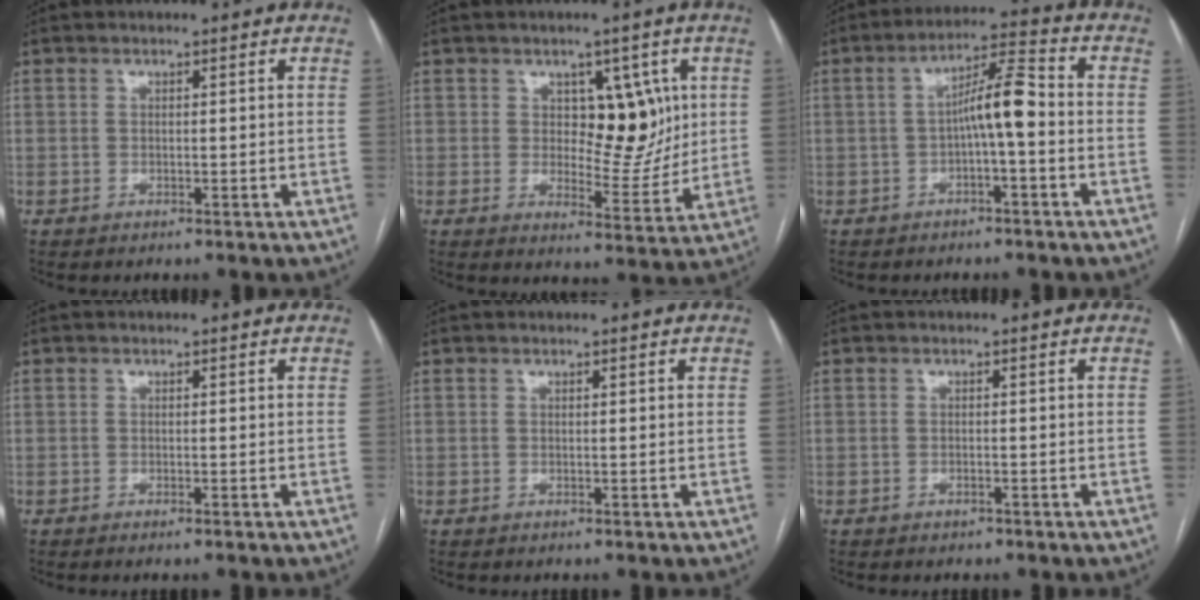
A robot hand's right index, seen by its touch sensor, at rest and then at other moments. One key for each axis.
{"total": 8.4, "fx": 2.3, "fy": 4.7, "fz": 6.6, "tx": -0.080, "ty": 0.007, "tz": 0.042}
{"total": 7.0, "fx": -1.0, "fy": 1.0, "fz": 6.9, "tx": -0.117, "ty": 0.026, "tz": -0.019}
{"total": 0.7, "fx": -0.5, "fy": -0.1, "fz": 0.5, "tx": -0.011, "ty": -0.001, "tz": -0.009}
{"total": 0.0}
{"total": 0.7, "fx": -0.6, "fy": 0.3, "fz": 0.3, "tx": -0.011, "ty": -0.001, "tz": -0.007}